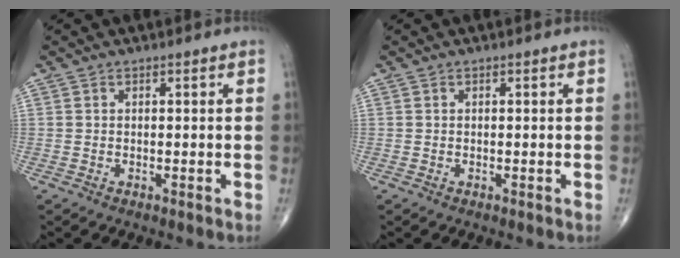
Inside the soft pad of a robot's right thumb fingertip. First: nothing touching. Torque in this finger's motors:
{"motor_torque": [0.12, 0.11, -0.06, -0.02, 0.02]}